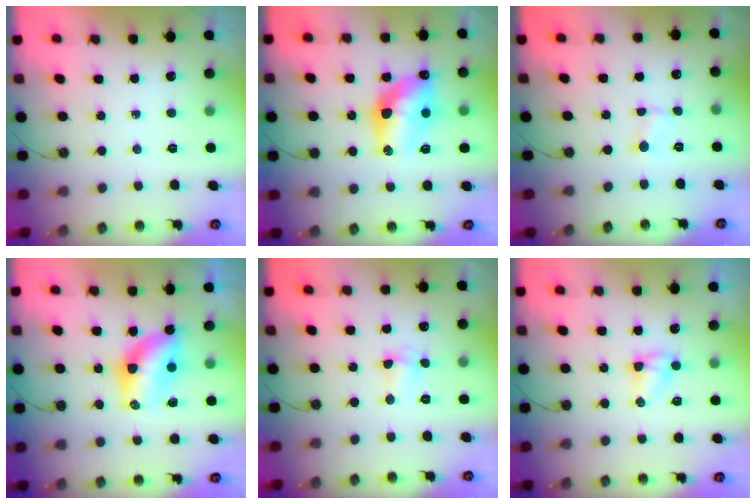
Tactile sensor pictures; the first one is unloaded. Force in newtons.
{"total": 13.3, "press": 13.3, "slide": 0.8}
{"total": 0.9, "press": 0.9, "slide": 0.3}
{"total": 8.1, "press": 7.9, "slide": 1.8}
{"total": 3.0, "press": 2.9, "slide": 0.6}
{"total": 3.7, "press": 3.7, "slide": 0.5}